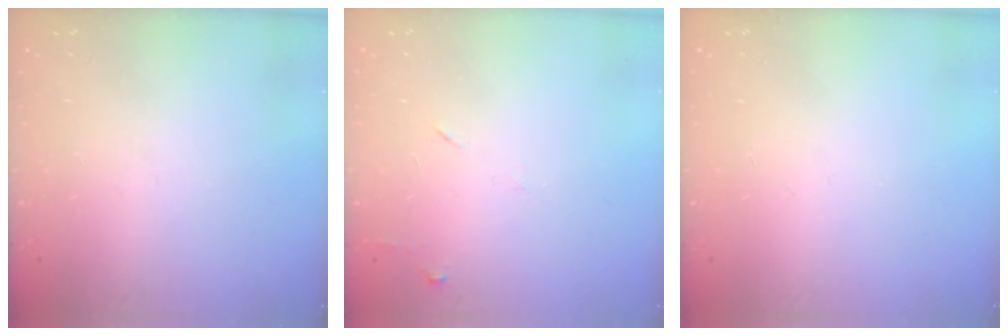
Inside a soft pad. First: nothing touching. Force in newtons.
{"total": 6.3, "press": 6.2, "slide": 0.7}
{"total": 0.0}